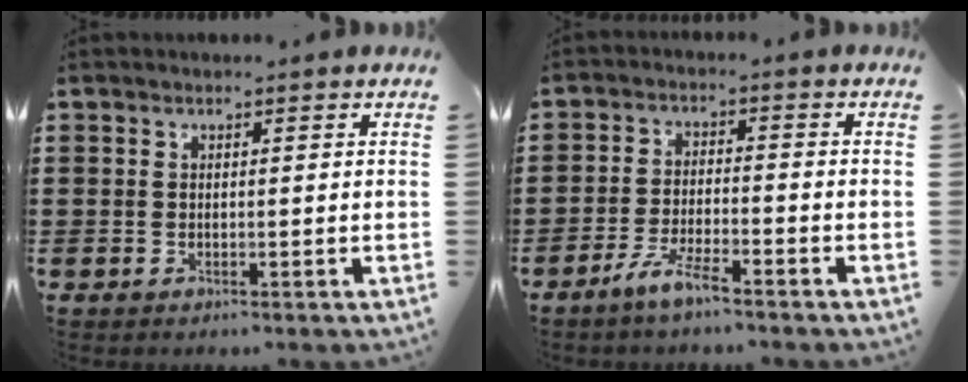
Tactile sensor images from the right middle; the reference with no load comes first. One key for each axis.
{"total": 4.6, "fx": -3.6, "fy": 0.4, "fz": 2.8, "tx": -0.069, "ty": -0.006, "tz": -0.071}